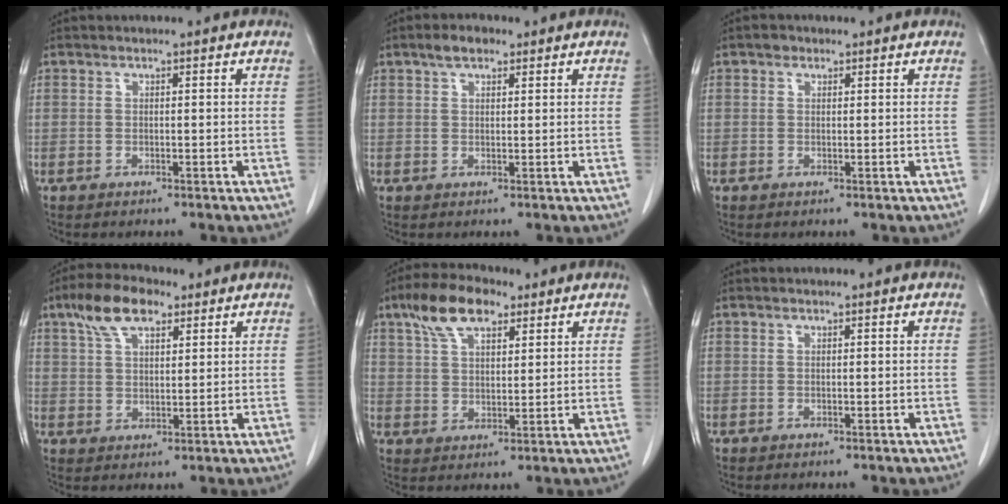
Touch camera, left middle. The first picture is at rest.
{"total": 3.1, "force": [2.0, 1.4, 1.7], "torque": [-0.034, 0.008, 0.036]}
{"total": 1.0, "force": [0.6, 0.8, 0.2], "torque": [-0.003, 0.003, 0.007]}
{"total": 8.0, "force": [4.9, 3.4, 5.4], "torque": [-0.109, 0.023, 0.091]}
{"total": 9.0, "force": [5.6, 3.8, 6.0], "torque": [-0.121, 0.024, 0.105]}
{"total": 0.0}